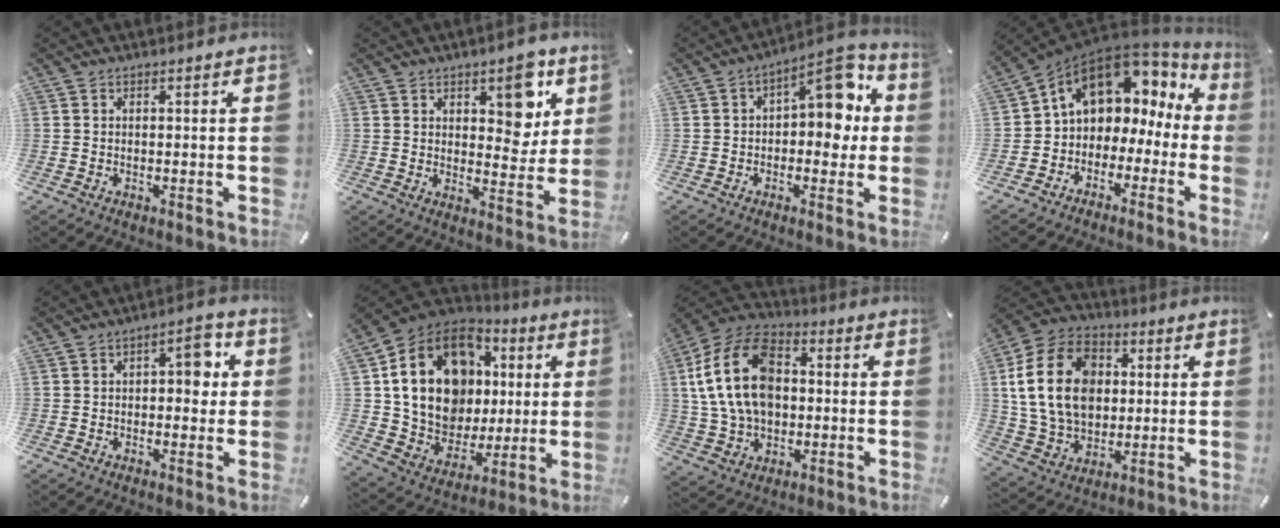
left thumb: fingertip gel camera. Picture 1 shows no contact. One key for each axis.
{"total": 9.6, "fx": 4.9, "fy": 5.7, "fz": 6.0, "tx": -0.052, "ty": -0.034, "tz": 0.076}
{"total": 11.0, "fx": 3.1, "fy": 5.9, "fz": 8.8, "tx": -0.105, "ty": -0.024, "tz": 0.045}
{"total": 9.0, "fx": 4.0, "fy": 7.0, "fz": 4.0, "tx": -0.080, "ty": -0.030, "tz": 0.072}
{"total": 7.0, "fx": 0.8, "fy": 3.9, "fz": 5.8, "tx": -0.063, "ty": 0.000, "tz": 0.001}
{"total": 20.8, "fx": 5.2, "fy": 16.0, "fz": 12.2, "tx": -0.239, "ty": -0.015, "tz": 0.104}
{"total": 17.8, "fx": 1.4, "fy": 13.1, "fz": 11.9, "tx": -0.259, "ty": 0.014, "tz": 0.023}
{"total": 19.1, "fx": 1.8, "fy": 14.7, "fz": 12.0, "tx": -0.255, "ty": 0.012, "tz": 0.033}